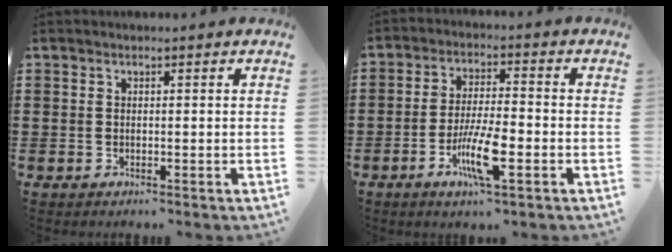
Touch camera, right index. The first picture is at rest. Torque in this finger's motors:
{"motor_torque": [1.27, -0.87, 0.46, 0.13]}